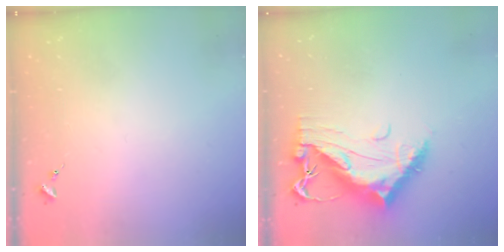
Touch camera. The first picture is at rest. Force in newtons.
{"total": 13.7, "press": 13.6, "slide": 1.3}